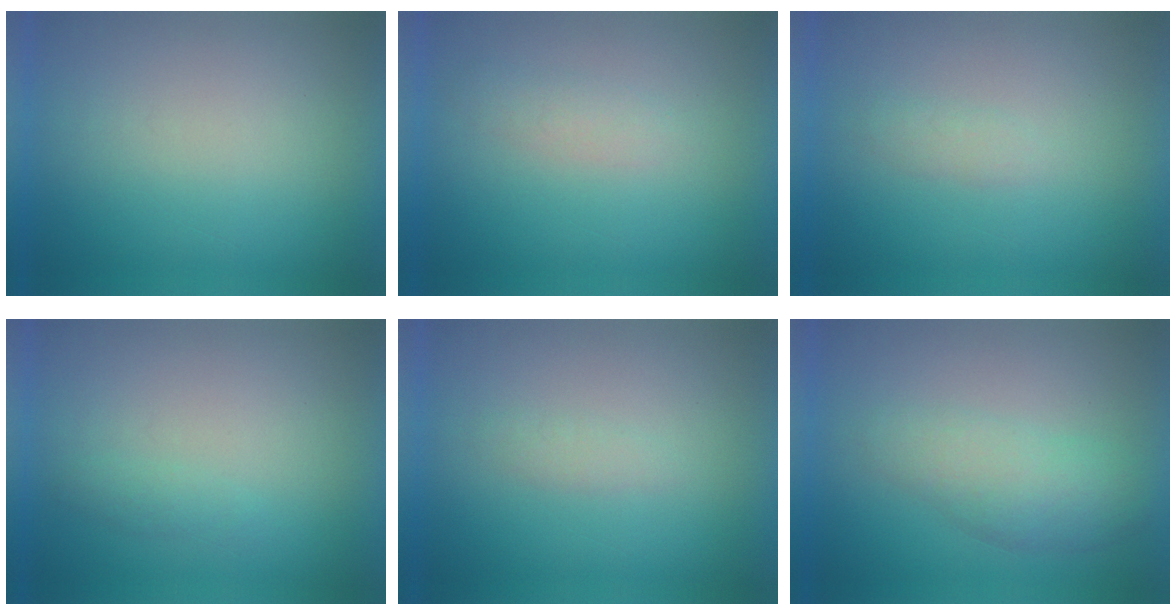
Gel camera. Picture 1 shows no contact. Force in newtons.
{"total": 1.9}
{"total": 1.4}
{"total": 1.4}
{"total": 1.4}
{"total": 3.0}